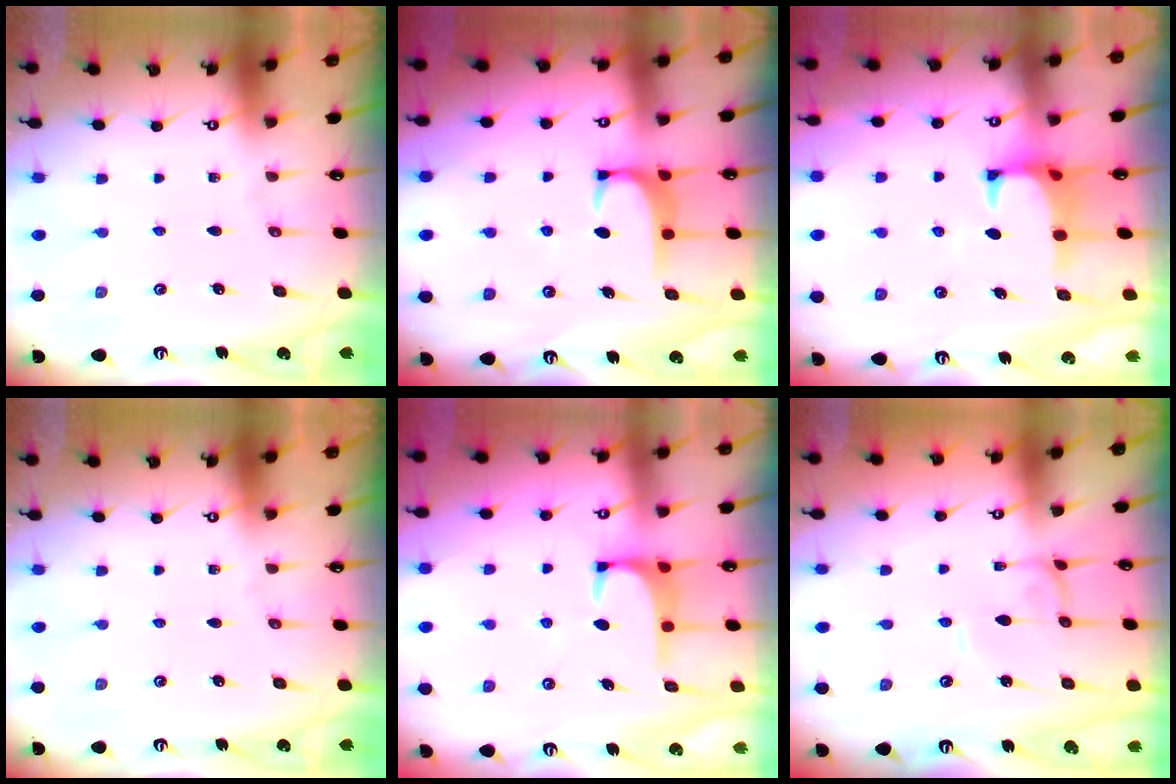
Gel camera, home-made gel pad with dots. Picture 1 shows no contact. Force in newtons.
{"total": 2.1, "press": 2.1, "slide": 0.5}
{"total": 1.0, "press": 0.5, "slide": 0.9}
{"total": 0.0}
{"total": 1.3, "press": 1.2, "slide": 0.5}
{"total": 2.2, "press": 2.2, "slide": 0.1}